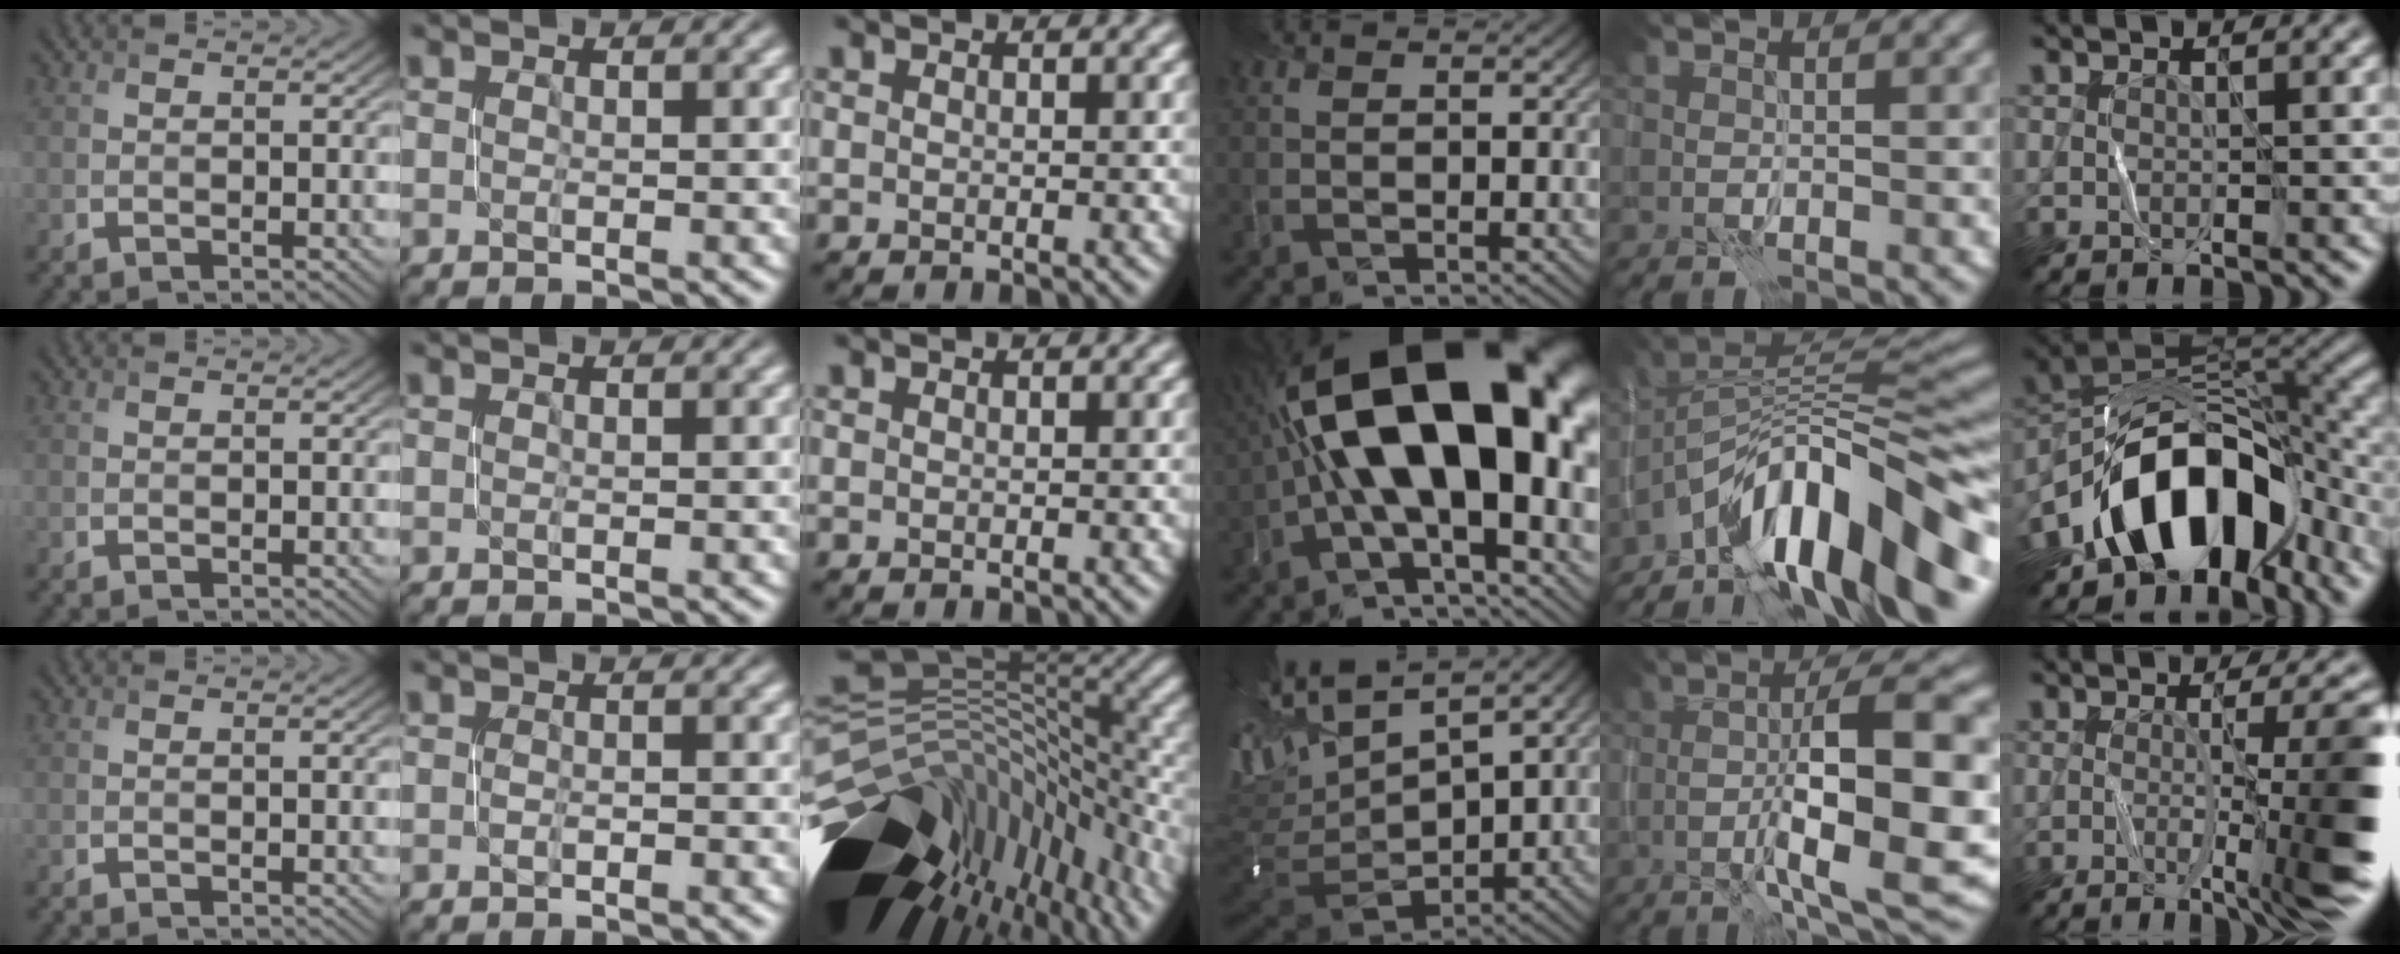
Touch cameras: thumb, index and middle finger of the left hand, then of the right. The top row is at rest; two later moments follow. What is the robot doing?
{"motion": "close", "object": "stapler"}